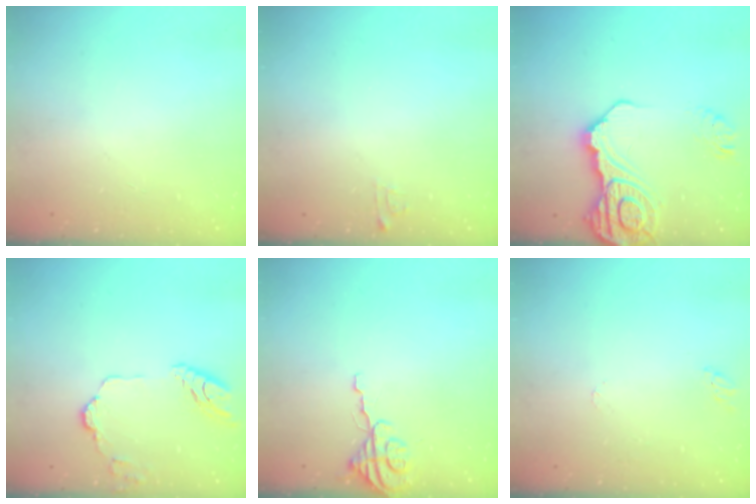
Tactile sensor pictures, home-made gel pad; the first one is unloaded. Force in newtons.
{"total": 4.2, "press": 4.2, "slide": 0.4}
{"total": 19.8, "press": 19.6, "slide": 2.3}
{"total": 12.1, "press": 12.0, "slide": 1.5}
{"total": 3.7, "press": 3.7, "slide": 0.4}
{"total": 2.9, "press": 2.9, "slide": 0.2}